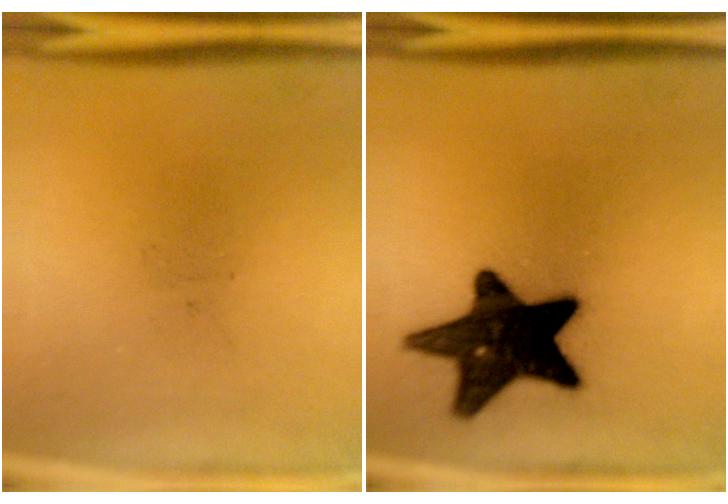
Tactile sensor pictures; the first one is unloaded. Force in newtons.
{"total": 17.0}